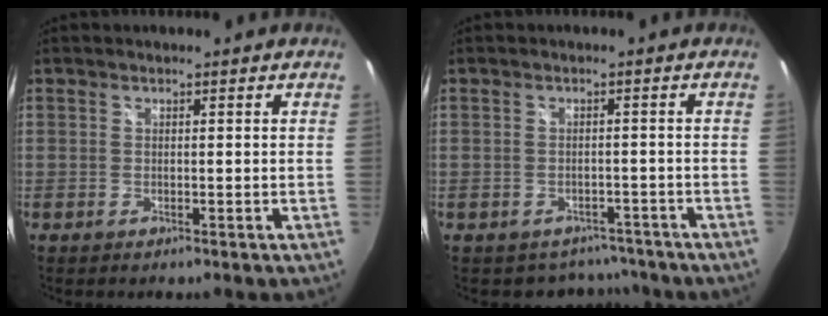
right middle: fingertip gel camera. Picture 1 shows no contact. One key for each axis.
{"total": 5.9, "fx": -4.6, "fy": 3.5, "fz": 0.8, "tx": -0.018, "ty": 0.009, "tz": -0.053}